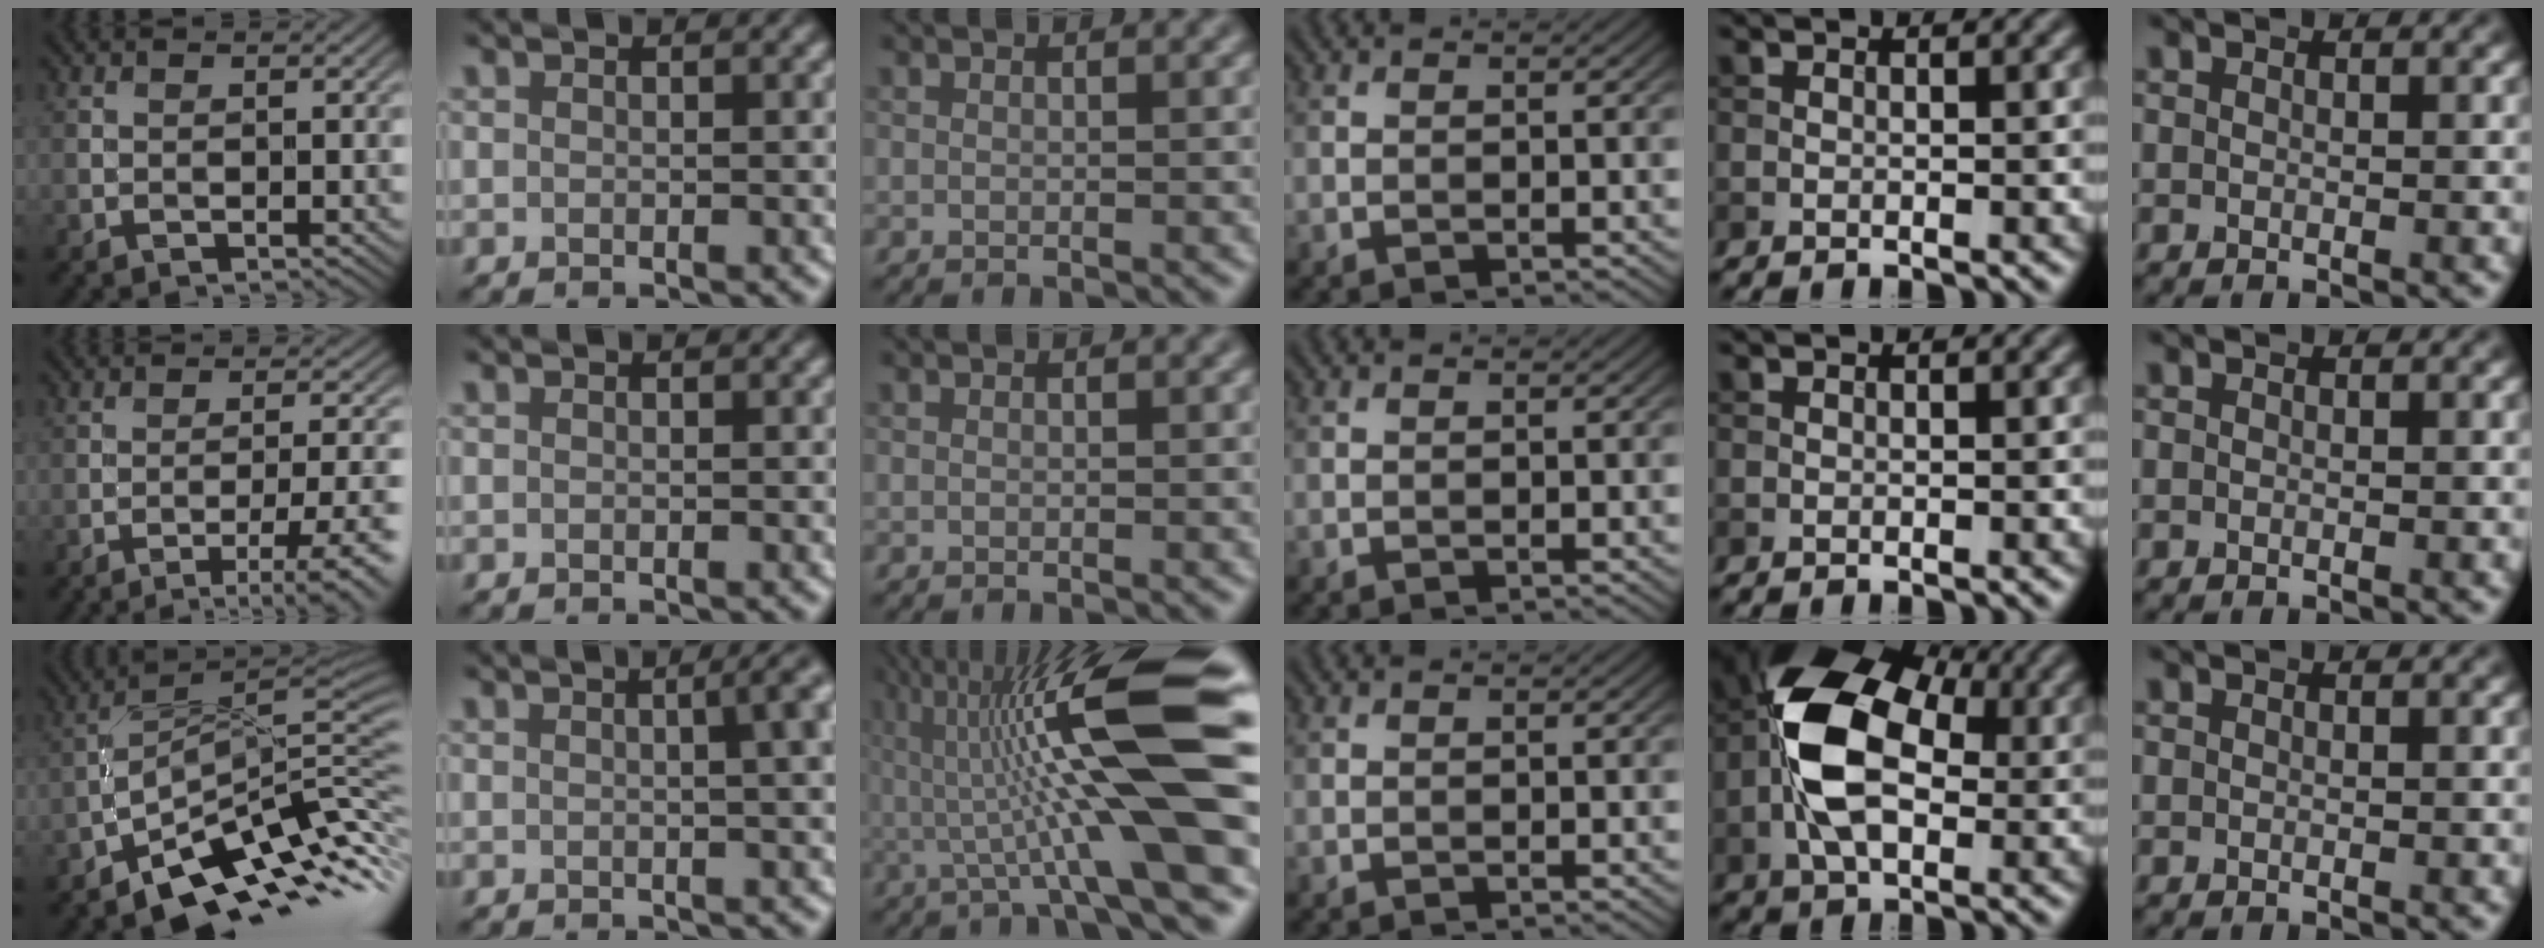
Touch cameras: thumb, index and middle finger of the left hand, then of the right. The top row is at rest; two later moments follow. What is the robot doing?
{"motion": "screw", "object": "dispenser bottle"}